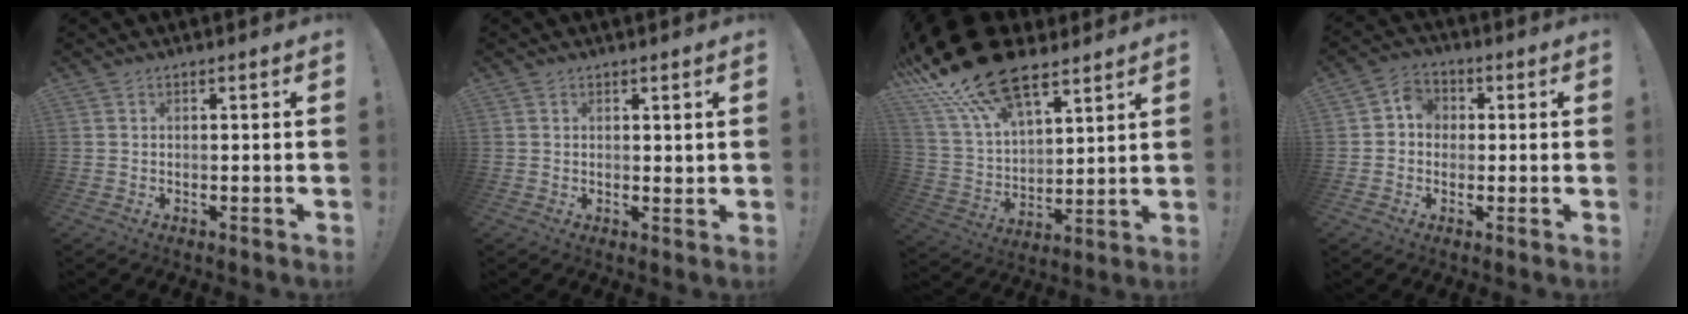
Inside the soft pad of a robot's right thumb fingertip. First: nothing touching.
{"total": 1.2, "force": [0.9, 0.5, 0.6], "torque": [-0.010, 0.000, 0.016]}
{"total": 22.5, "force": [15.0, 10.8, 12.8], "torque": [-0.259, -0.091, 0.271]}
{"total": 6.0, "force": [-0.1, 5.4, 2.6], "torque": [-0.046, 0.017, 0.001]}